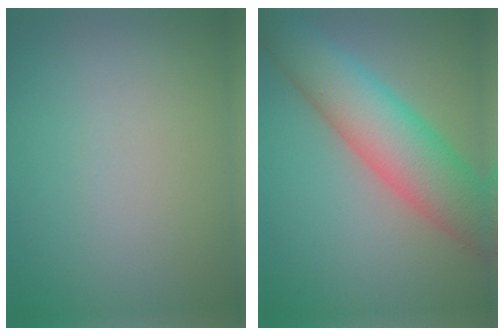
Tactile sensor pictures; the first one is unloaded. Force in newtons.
{"total": 8.6, "press": 8.6, "slide": 0.3}